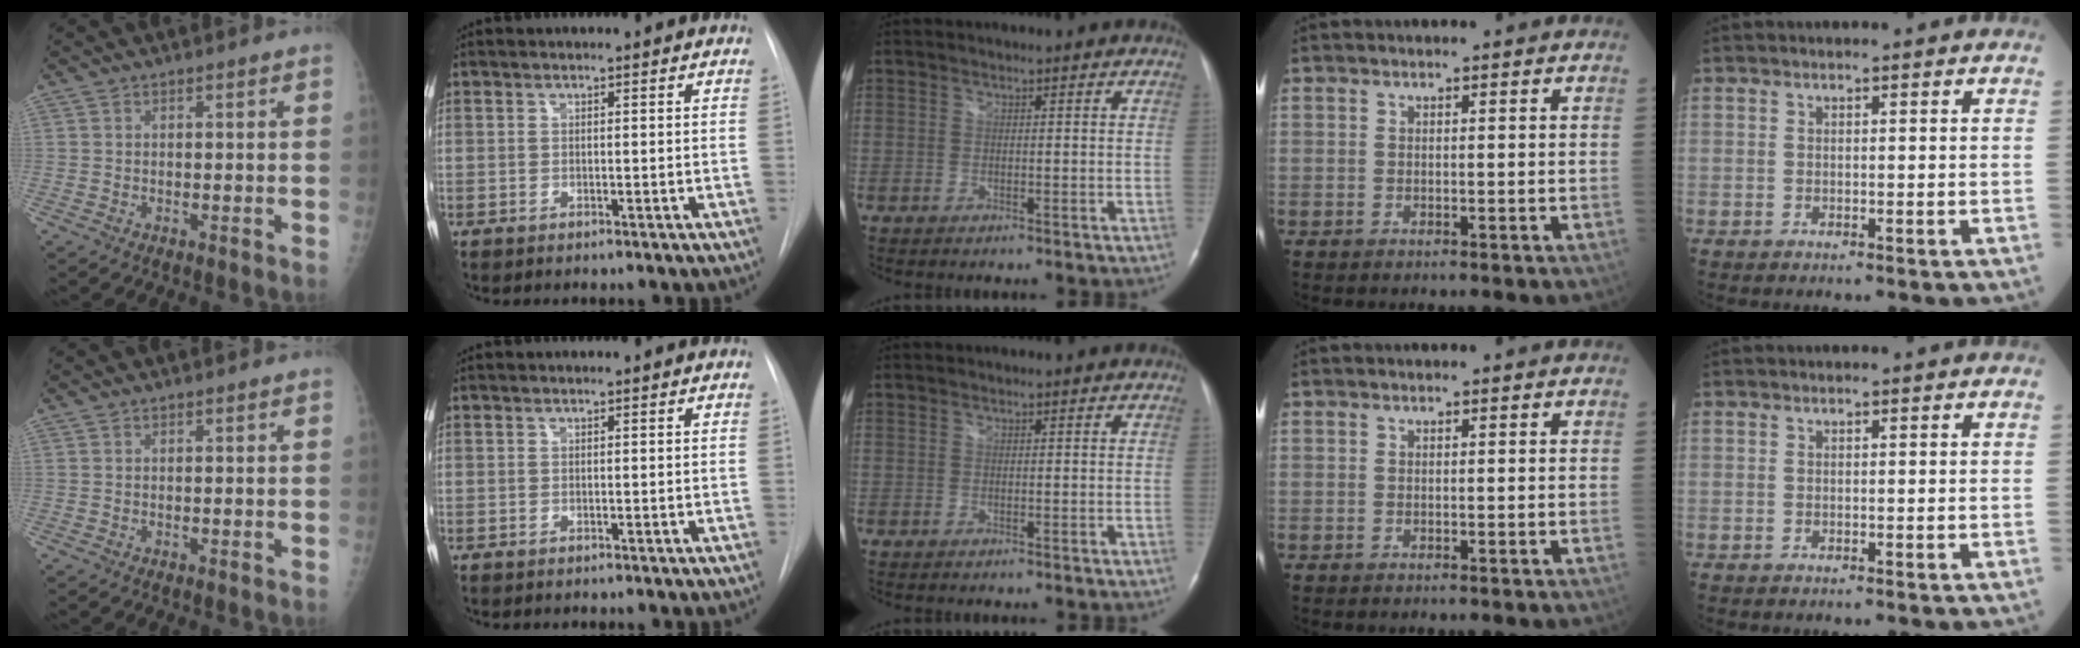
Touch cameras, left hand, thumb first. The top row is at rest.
{}